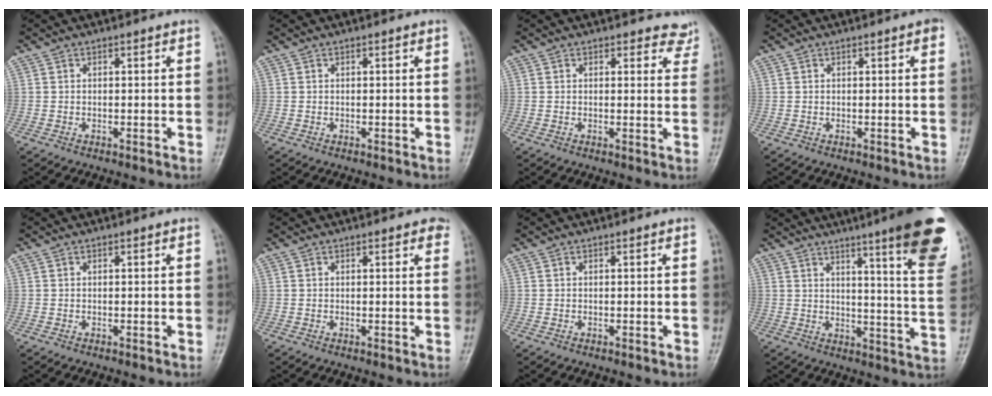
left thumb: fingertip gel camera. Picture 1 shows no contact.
{"total": 0.0}
{"total": 4.0, "force": [3.6, 1.9, 0.1], "torque": [0.035, -0.023, 0.019]}
{"total": 1.1, "force": [0.5, 0.3, 1.0], "torque": [-0.014, 0.002, 0.003]}
{"total": 0.0}
{"total": 2.1, "force": [1.2, 0.9, 1.4], "torque": [-0.003, -0.002, 0.010]}
{"total": 0.0}
{"total": 20.2, "force": [12.6, 2.3, 15.5], "torque": [-0.177, -0.062, 0.155]}